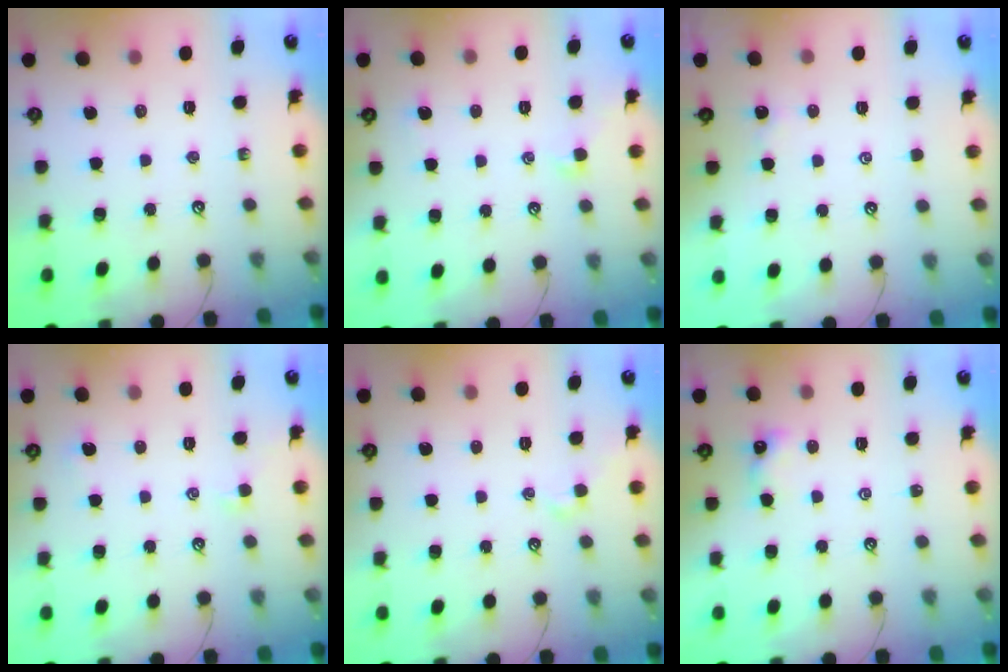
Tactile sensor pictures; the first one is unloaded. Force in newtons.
{"total": 1.0, "press": 0.9, "slide": 0.6}
{"total": 3.2, "press": 3.2, "slide": 0.1}
{"total": 0.7, "press": 0.7, "slide": 0.3}
{"total": 1.9, "press": 1.8, "slide": 0.4}
{"total": 1.2, "press": 1.2, "slide": 0.4}